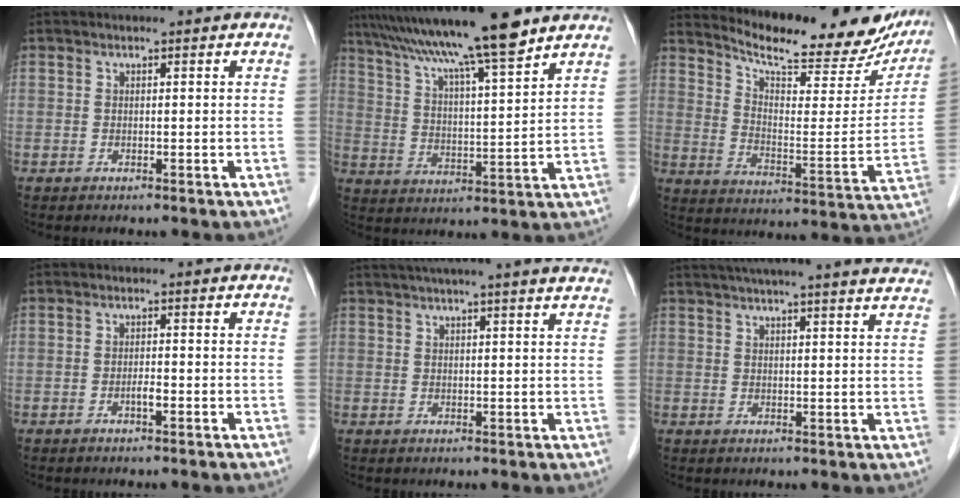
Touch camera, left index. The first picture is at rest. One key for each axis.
{"total": 16.3, "fx": 13.2, "fy": 0.1, "fz": 9.6, "tx": -0.164, "ty": 0.022, "tz": 0.215}
{"total": 22.1, "fx": 20.2, "fy": 4.7, "fz": 7.8, "tx": -0.113, "ty": -0.044, "tz": 0.265}
{"total": 1.1, "fx": -0.6, "fy": 0.1, "fz": 0.9, "tx": -0.018, "ty": 0.002, "tz": -0.011}
{"total": 16.9, "fx": 14.8, "fy": -0.1, "fz": 8.1, "tx": -0.129, "ty": 0.021, "tz": 0.182}
{"total": 24.1, "fx": 21.7, "fy": 0.9, "fz": 10.5, "tx": -0.162, "ty": 0.001, "tz": 0.267}